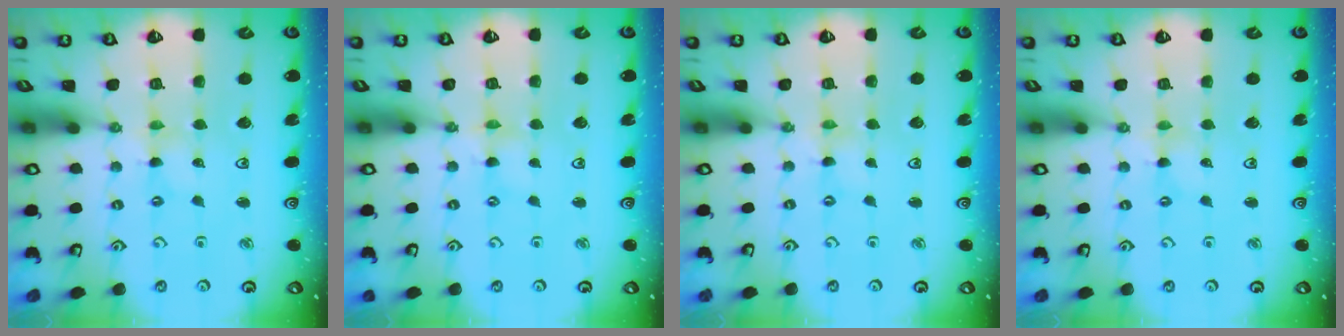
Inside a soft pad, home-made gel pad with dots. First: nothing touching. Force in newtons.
{"total": 0.0}
{"total": 0.0}
{"total": 0.0}